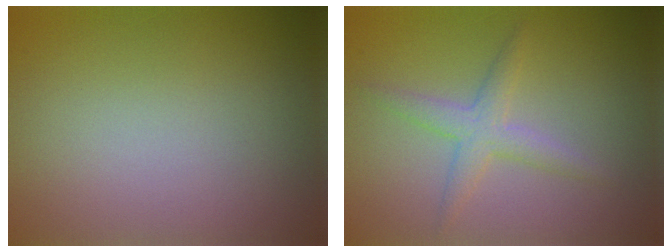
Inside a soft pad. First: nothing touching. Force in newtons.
{"total": 2.4, "press": 2.4, "slide": 0.1}